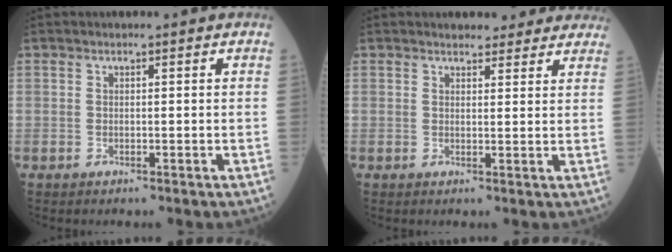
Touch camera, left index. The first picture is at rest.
{"total": 6.9, "force": [6.4, 2.3, 1.4], "torque": [0.001, 0.008, 0.062]}